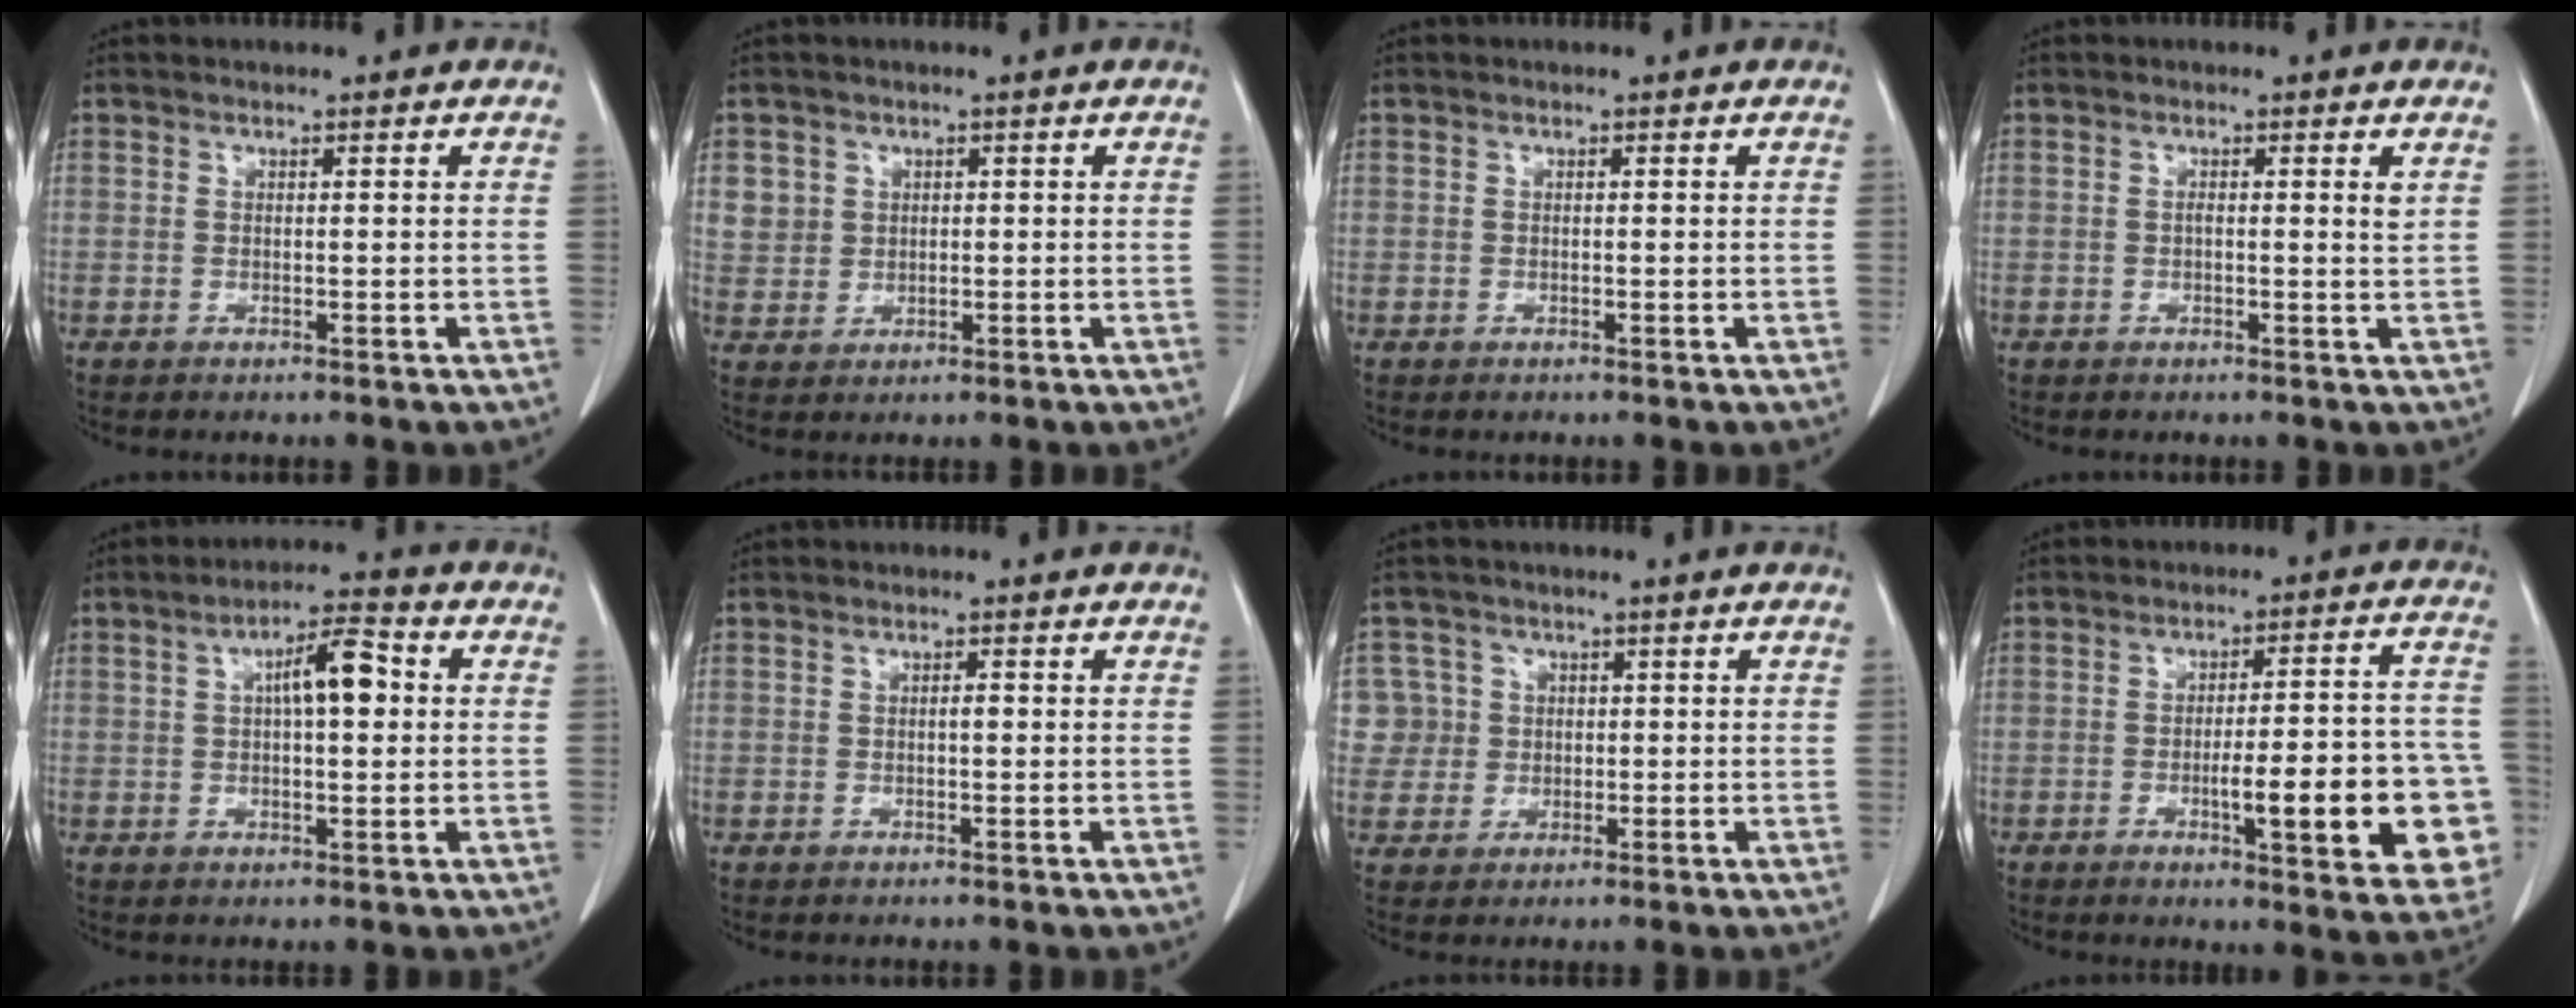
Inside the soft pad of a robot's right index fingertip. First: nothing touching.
{"total": 4.2, "force": [1.4, 3.9, 0.4], "torque": [-0.001, 0.001, 0.032]}
{"total": 0.0}
{"total": 1.7, "force": [0.4, 0.0, 1.6], "torque": [-0.030, 0.001, 0.004]}
{"total": 7.4, "force": [1.5, 2.0, 7.0], "torque": [-0.115, 0.019, 0.021]}
{"total": 0.9, "force": [0.0, 0.3, 0.8], "torque": [-0.013, 0.003, 0.001]}
{"total": 6.7, "force": [1.2, 6.5, 0.0], "torque": [0.003, 0.027, 0.032]}
{"total": 16.5, "force": [-4.6, 3.2, 15.5], "torque": [-0.130, 0.028, -0.046]}